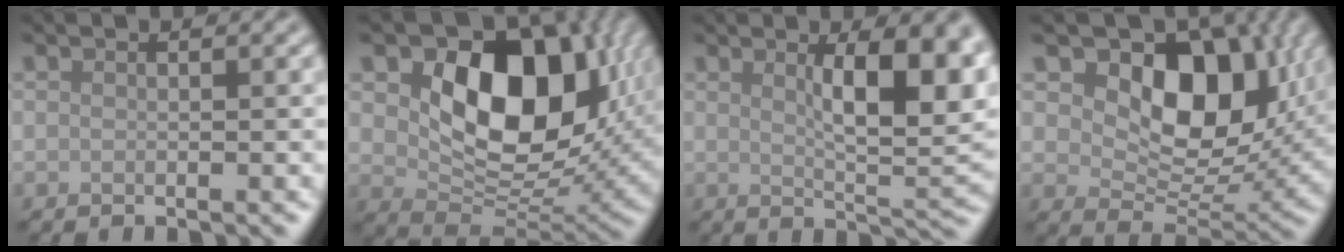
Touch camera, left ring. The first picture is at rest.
{"total": 12.3, "force": [3.0, 8.2, 8.7], "torque": [-0.129, -0.016, 0.058]}
{"total": 8.2, "force": [2.3, 2.7, 7.4], "torque": [-0.106, -0.005, 0.042]}
{"total": 11.0, "force": [3.7, 7.2, 7.4], "torque": [-0.104, -0.012, 0.059]}